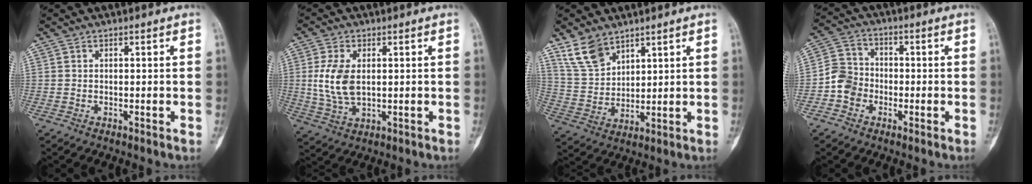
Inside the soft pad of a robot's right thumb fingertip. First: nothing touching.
{"total": 8.4, "force": [0.9, 4.9, 6.8], "torque": [-0.144, -0.007, 0.025]}
{"total": 8.4, "force": [6.1, 4.6, 3.5], "torque": [-0.057, -0.025, 0.133]}
{"total": 6.7, "force": [-2.1, 5.9, 2.3], "torque": [-0.019, 0.025, -0.051]}